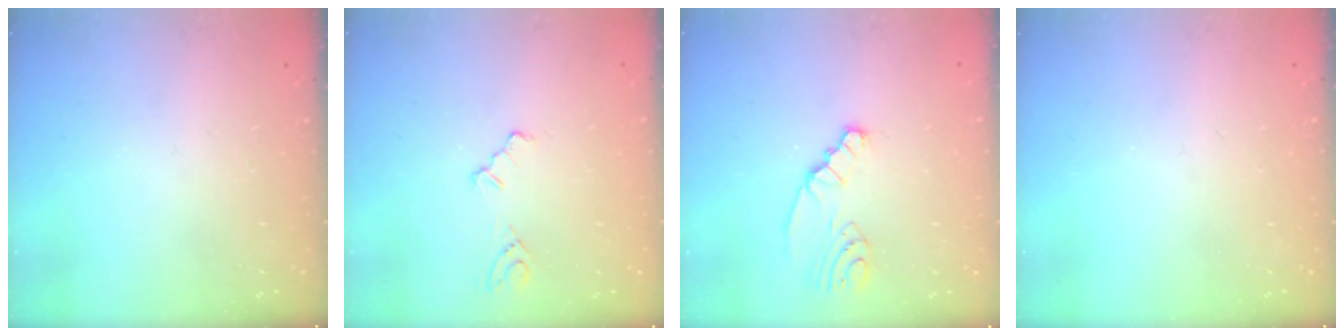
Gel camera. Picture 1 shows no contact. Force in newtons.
{"total": 3.7, "press": 3.6, "slide": 0.6}
{"total": 2.3, "press": 2.2, "slide": 0.3}
{"total": 0.0}